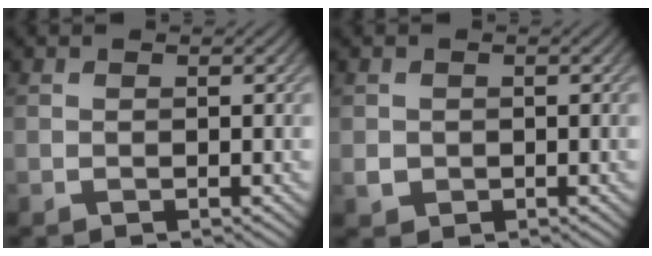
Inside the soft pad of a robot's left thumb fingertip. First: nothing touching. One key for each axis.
{"total": 1.5, "fx": -0.2, "fy": 1.4, "fz": 0.4, "tx": -0.007, "ty": -0.006, "tz": -0.004}